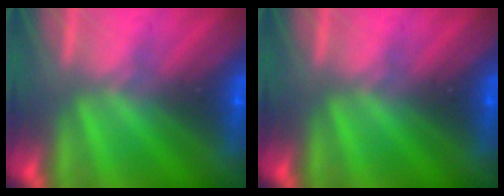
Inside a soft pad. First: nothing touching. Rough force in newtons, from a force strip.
{"total": 0.0}